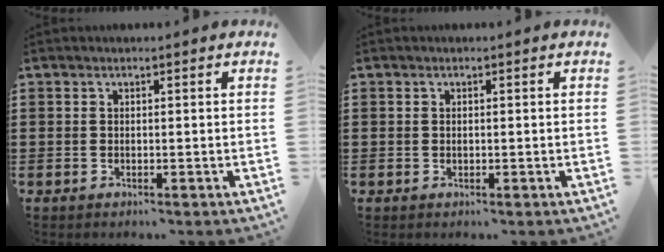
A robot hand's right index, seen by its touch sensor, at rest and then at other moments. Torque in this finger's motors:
{"motor_torque": [-0.24, 1.89, -0.01, 0.00]}